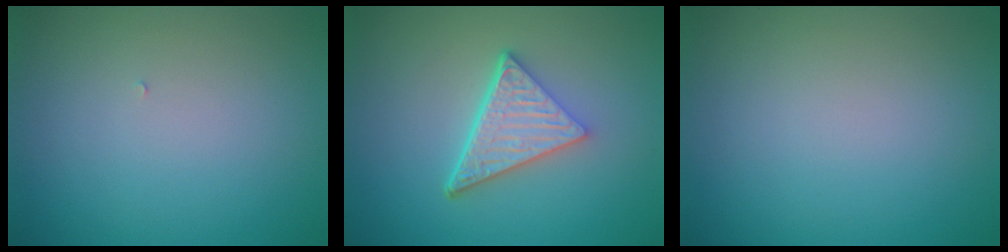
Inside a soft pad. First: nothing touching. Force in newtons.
{"total": 5.1, "press": 3.6, "slide": 3.7}
{"total": 0.0}